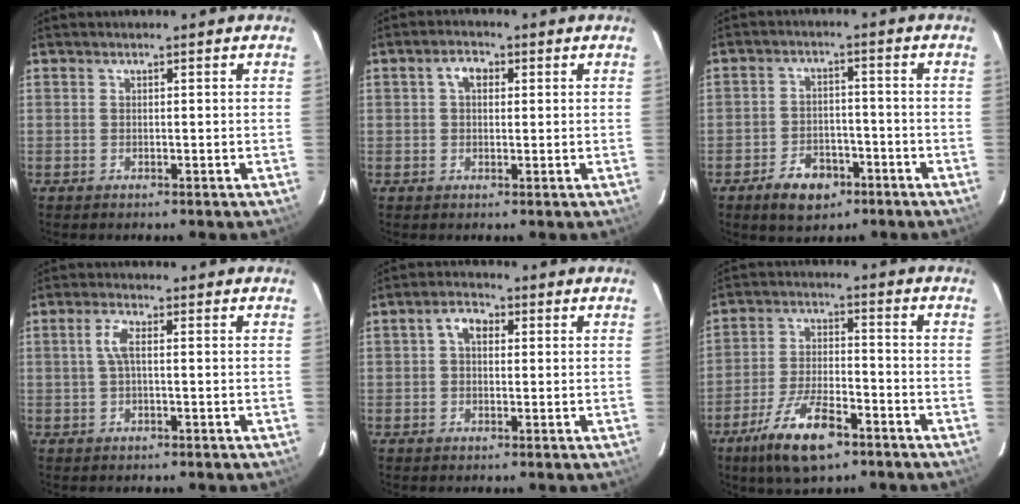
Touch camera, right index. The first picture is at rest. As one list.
[{"total": 3.1, "force": [0.8, 2.1, 2.1], "torque": [-0.035, 0.012, 0.015]}, {"total": 7.7, "force": [-4.8, 4.7, 3.7], "torque": [-0.088, 0.012, -0.067]}, {"total": 2.9, "force": [0.2, 0.6, 2.8], "torque": [-0.060, 0.004, 0.003]}, {"total": 3.5, "force": [0.7, 2.5, 2.4], "torque": [-0.044, 0.016, 0.010]}, {"total": 11.8, "force": [-7.5, 4.0, 8.2], "torque": [-0.176, -0.012, -0.137]}]